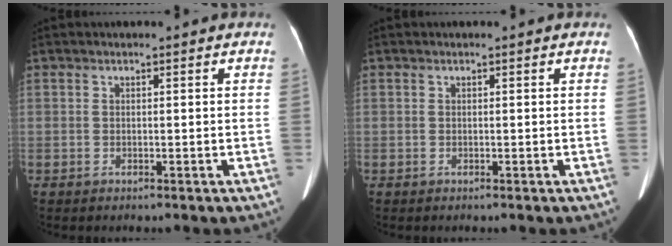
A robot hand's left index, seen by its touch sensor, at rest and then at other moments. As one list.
[{"total": 0.0}]